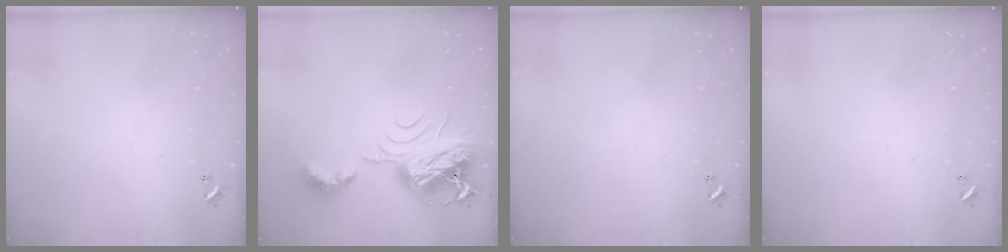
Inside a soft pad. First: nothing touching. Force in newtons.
{"total": 9.7, "press": 9.6, "slide": 1.2}
{"total": 0.0}
{"total": 2.9, "press": 2.9, "slide": 0.1}